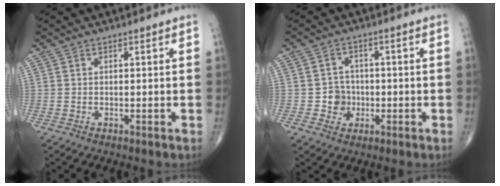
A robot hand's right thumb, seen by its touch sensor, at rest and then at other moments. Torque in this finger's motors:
{"motor_torque": [0.30, 0.14, 0.21, -0.07, -0.01]}